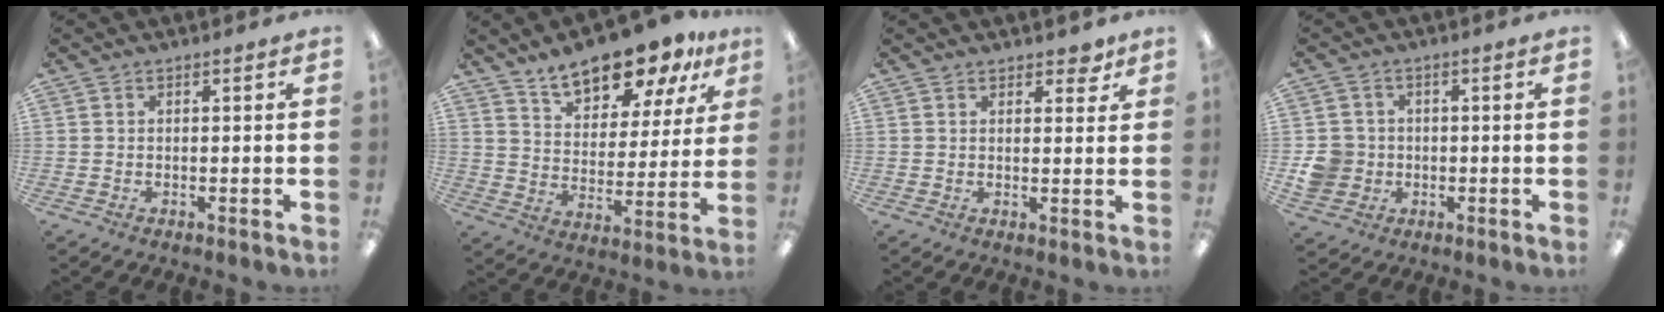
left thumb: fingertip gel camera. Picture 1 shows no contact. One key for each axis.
{"total": 14.5, "fx": 12.3, "fy": 5.2, "fz": 5.6, "tx": -0.089, "ty": -0.079, "tz": 0.221}
{"total": 3.2, "fx": 2.6, "fy": 1.5, "fz": 1.2, "tx": -0.004, "ty": -0.012, "tz": 0.043}
{"total": 6.5, "fx": -0.8, "fy": 6.2, "fz": 1.8, "tx": -0.046, "ty": 0.015, "tz": -0.009}